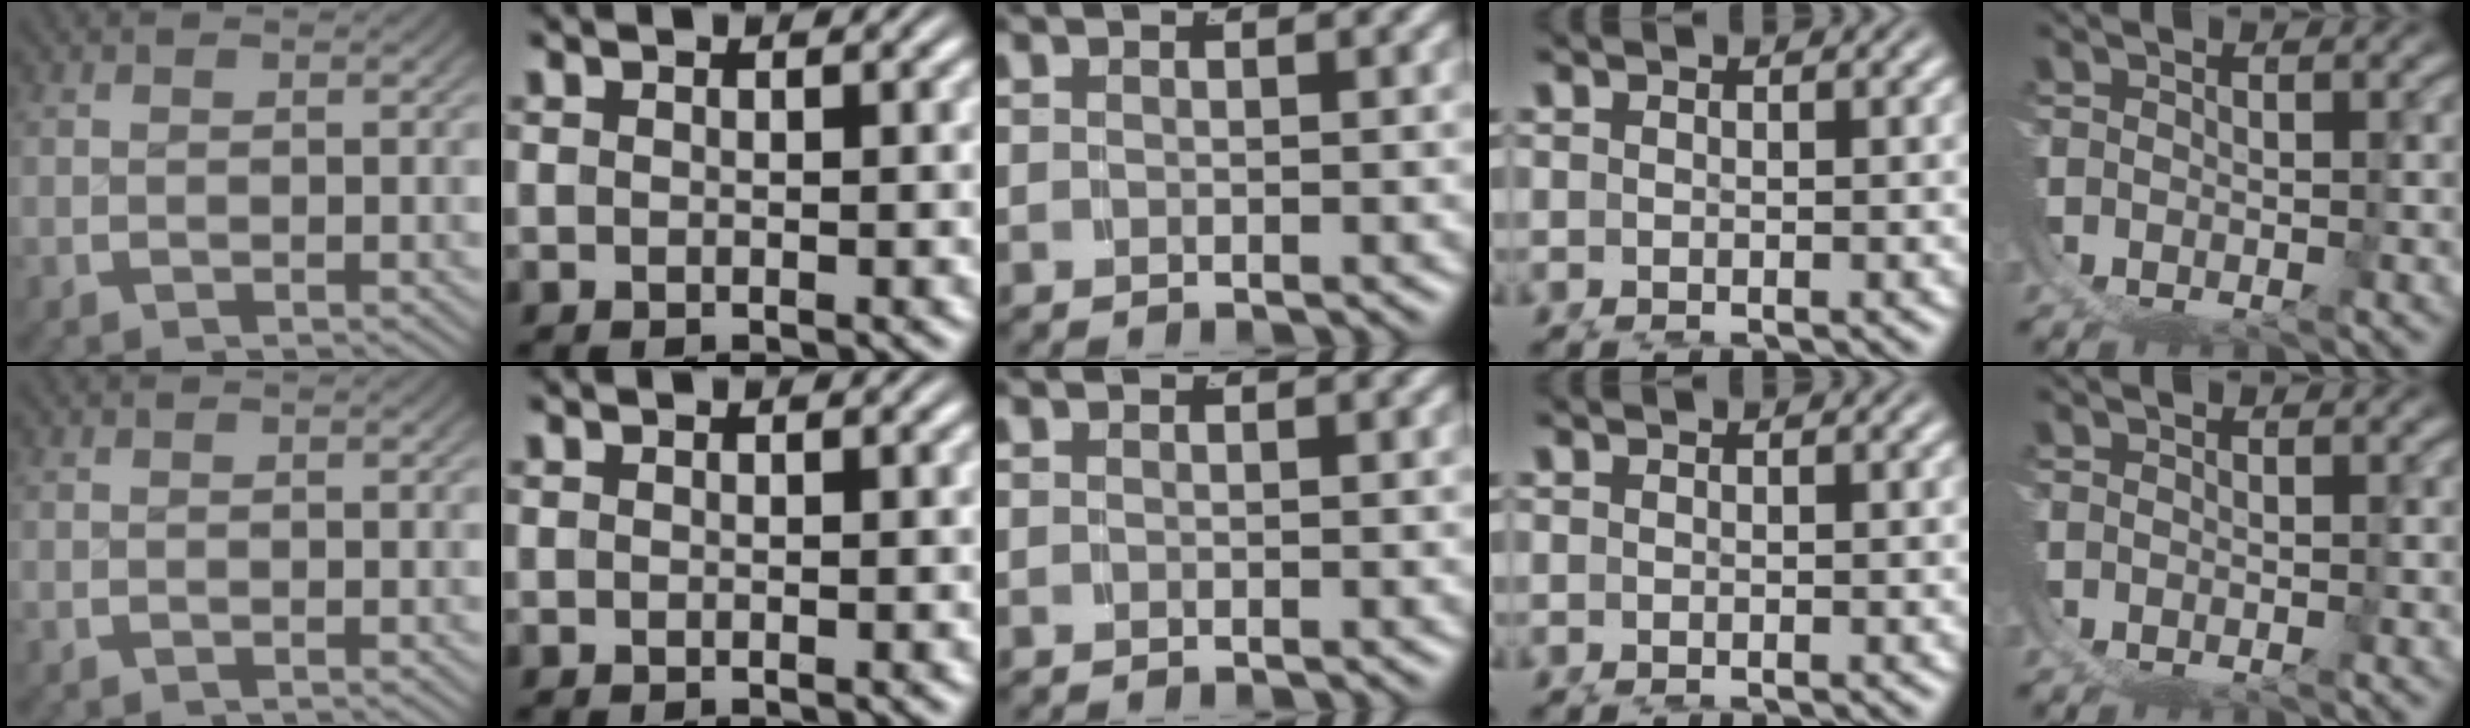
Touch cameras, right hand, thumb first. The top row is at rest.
{}